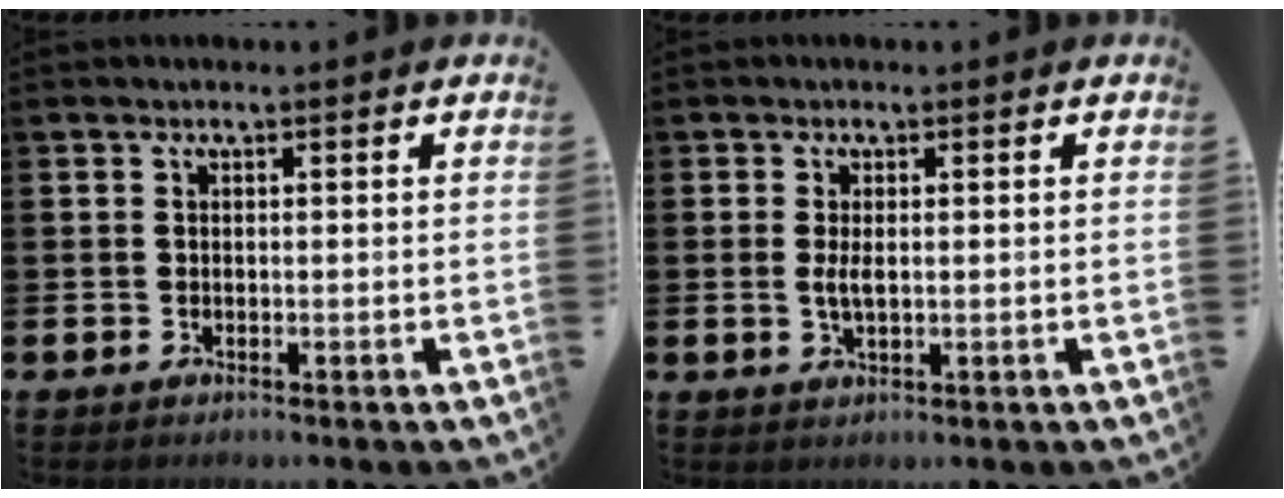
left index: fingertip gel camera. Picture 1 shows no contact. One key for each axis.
{"total": 2.1, "fx": 0.2, "fy": 0.8, "fz": 1.9, "tx": -0.033, "ty": 0.002, "tz": 0.000}